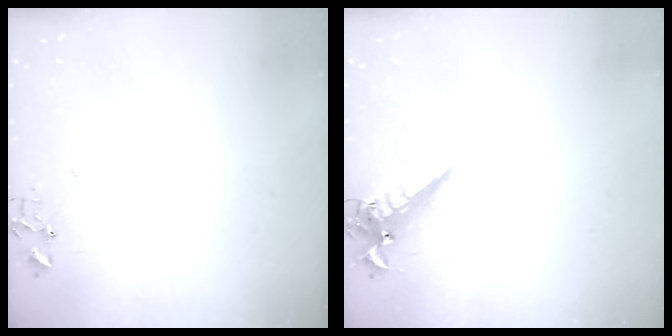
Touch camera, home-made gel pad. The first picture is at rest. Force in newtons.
{"total": 13.3, "press": 13.0, "slide": 2.5}